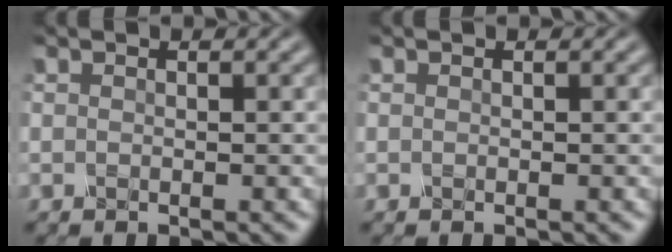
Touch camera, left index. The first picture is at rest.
{"total": 0.0}